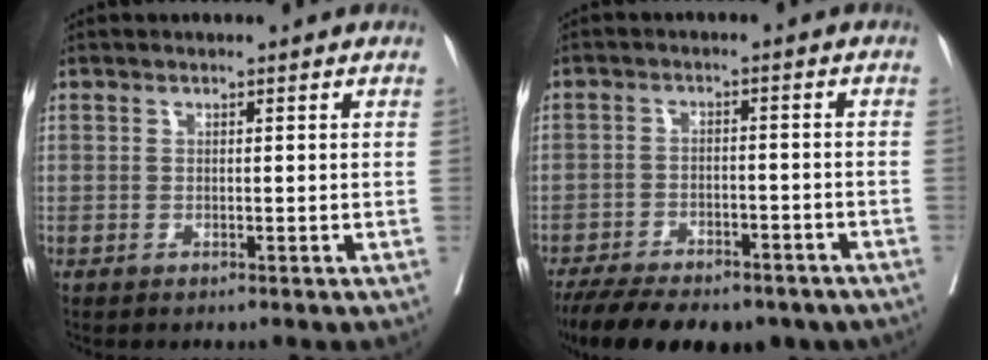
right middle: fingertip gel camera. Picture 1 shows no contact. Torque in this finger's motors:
{"motor_torque": [0.77, -1.20, 0.26, 0.12]}